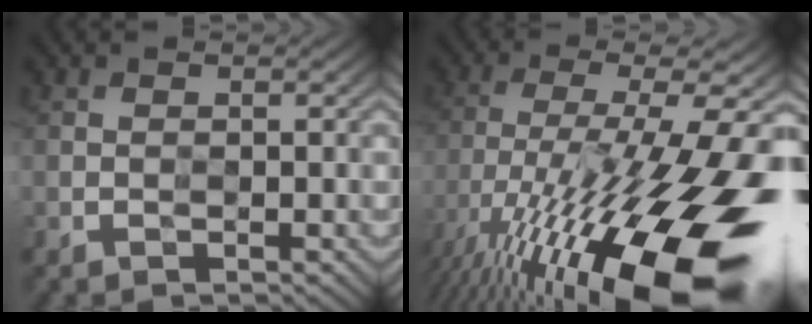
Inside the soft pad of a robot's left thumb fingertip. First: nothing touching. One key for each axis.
{"total": 20.7, "fx": -10.2, "fy": 6.0, "fz": 16.9, "tx": -0.297, "ty": -0.008, "tz": -0.179}